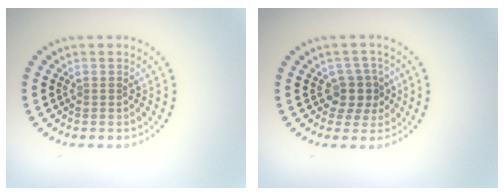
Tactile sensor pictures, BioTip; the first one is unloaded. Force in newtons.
{"total": 2.6, "press": 2.1, "slide": 1.5}